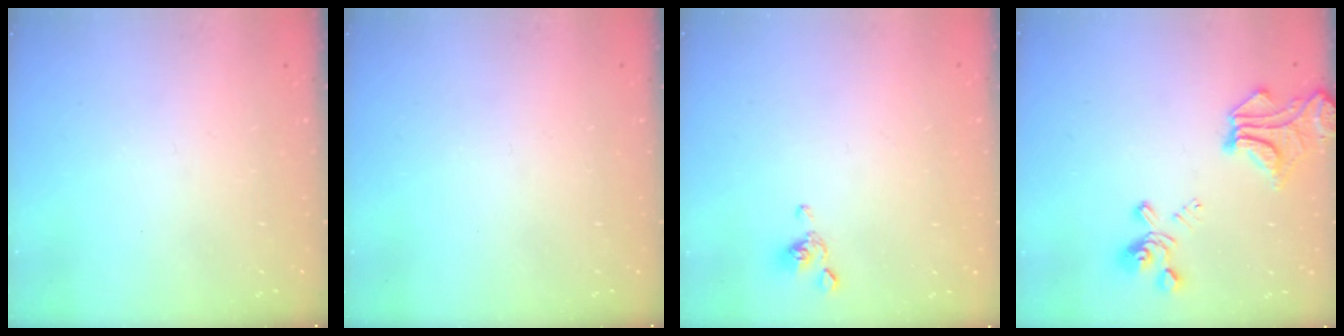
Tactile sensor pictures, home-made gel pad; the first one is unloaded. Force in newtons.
{"total": 0.0}
{"total": 2.9, "press": 2.8, "slide": 0.6}
{"total": 10.3, "press": 9.7, "slide": 3.5}